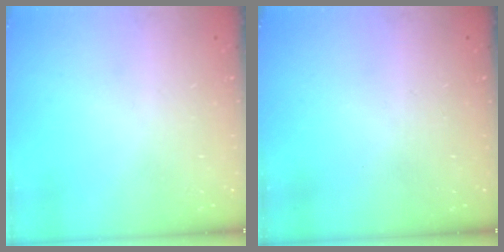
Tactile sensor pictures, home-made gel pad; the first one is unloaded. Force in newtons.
{"total": 0.0}